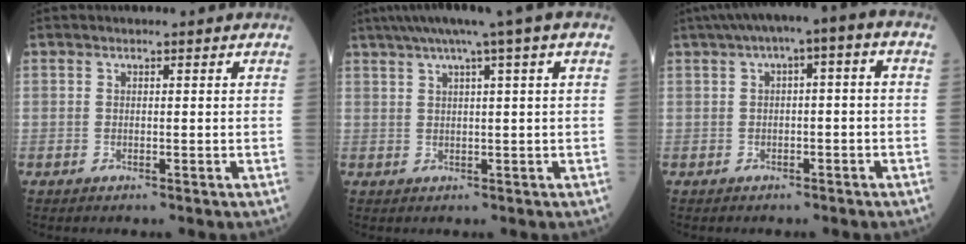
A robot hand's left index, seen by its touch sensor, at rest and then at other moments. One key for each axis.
{"total": 8.9, "fx": 5.5, "fy": -1.0, "fz": 6.9, "tx": -0.106, "ty": 0.035, "tz": 0.077}
{"total": 6.5, "fx": 1.2, "fy": 1.6, "fz": 6.1, "tx": -0.098, "ty": 0.040, "tz": 0.011}